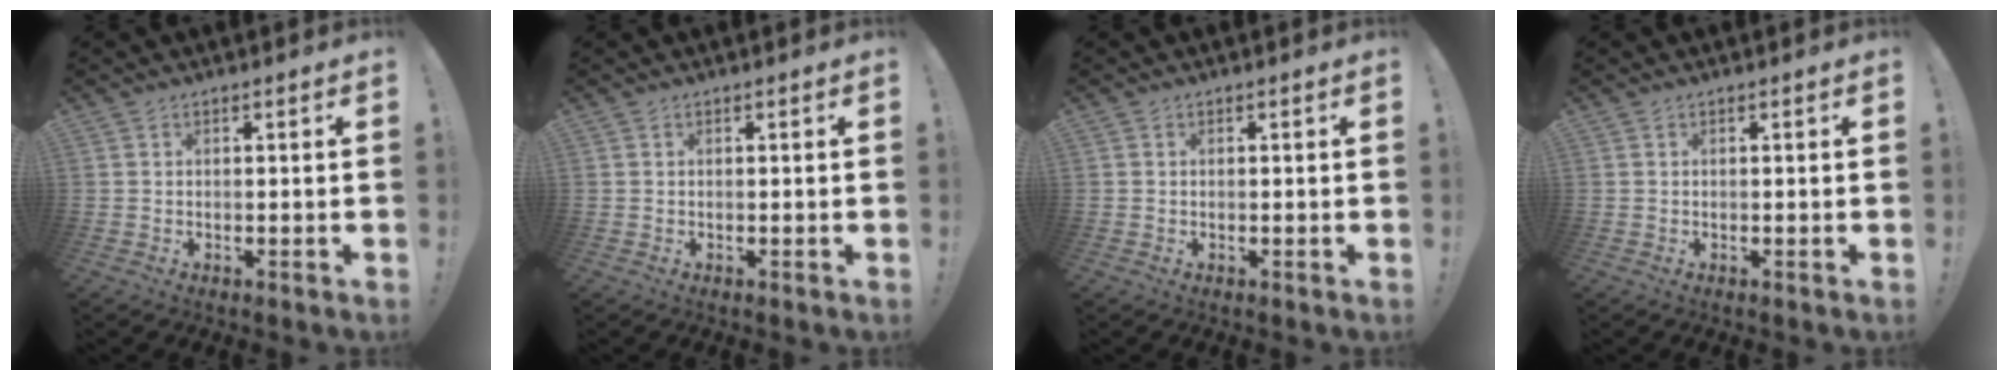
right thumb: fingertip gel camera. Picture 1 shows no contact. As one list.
[{"total": 0.0}, {"total": 0.0}, {"total": 0.0}]